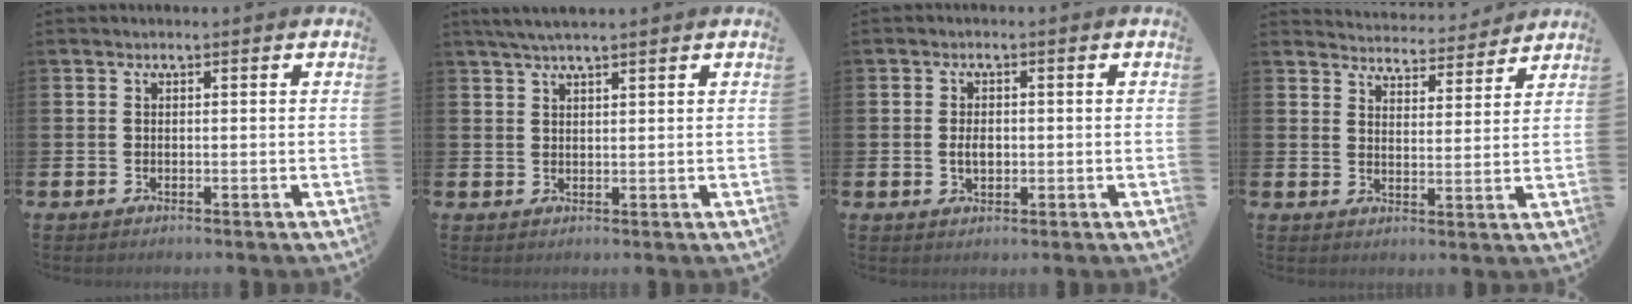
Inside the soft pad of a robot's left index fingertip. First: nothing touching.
{"total": 3.0, "force": [2.5, 0.3, 1.6], "torque": [-0.041, 0.002, 0.048]}
{"total": 2.4, "force": [-0.1, 1.5, 1.9], "torque": [-0.024, 0.002, -0.006]}
{"total": 4.6, "force": [4.6, 0.6, -0.1], "torque": [-0.013, -0.037, 0.079]}